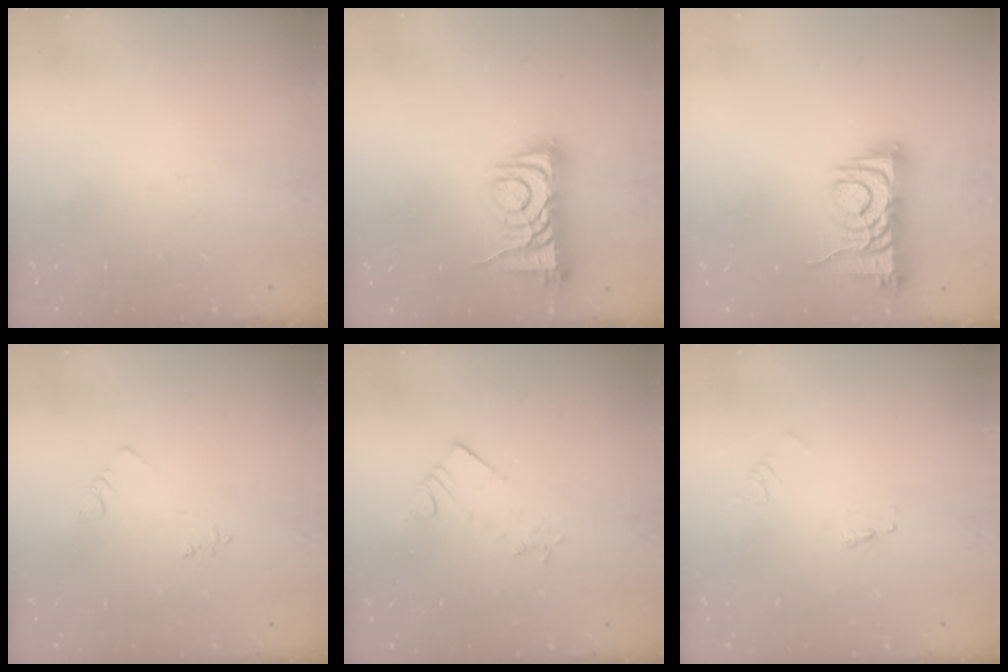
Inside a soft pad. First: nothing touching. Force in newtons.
{"total": 8.4, "press": 8.3, "slide": 0.9}
{"total": 8.3, "press": 8.2, "slide": 1.3}
{"total": 3.9, "press": 3.8, "slide": 0.7}
{"total": 2.8, "press": 2.7, "slide": 0.5}
{"total": 2.1, "press": 2.1, "slide": 0.1}